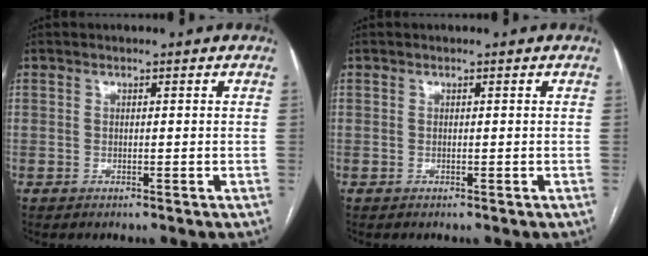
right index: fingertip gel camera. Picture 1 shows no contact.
{"total": 0.0}